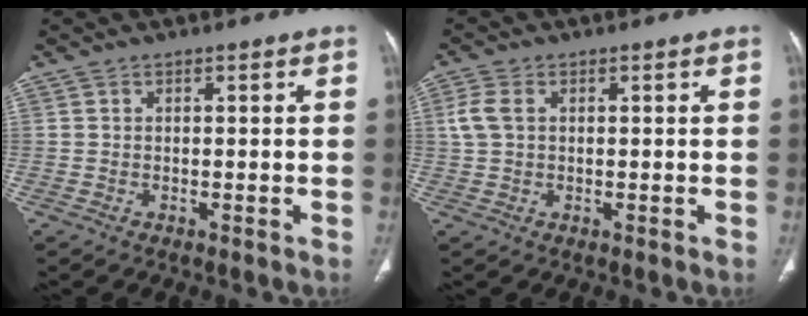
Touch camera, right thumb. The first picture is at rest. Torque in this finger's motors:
{"motor_torque": [-0.37, 0.41, 0.13, -0.14, 0.02]}